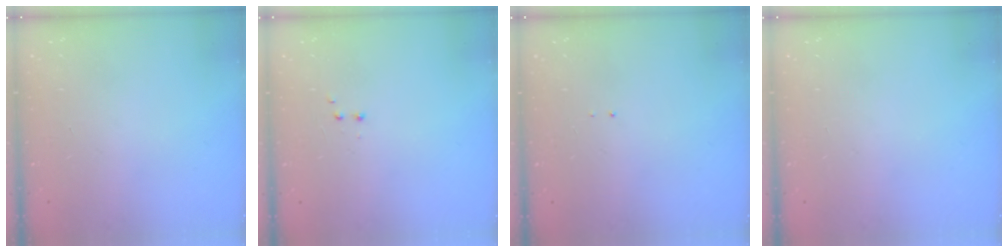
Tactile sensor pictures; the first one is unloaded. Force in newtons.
{"total": 1.9, "press": 1.8, "slide": 0.5}
{"total": 0.7, "press": 0.7, "slide": 0.1}
{"total": 0.0}